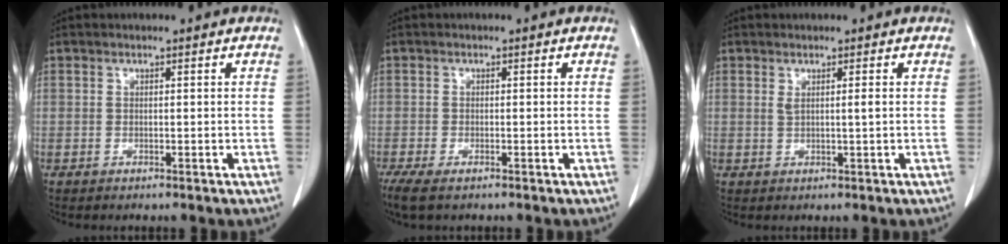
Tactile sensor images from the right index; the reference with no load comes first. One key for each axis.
{"total": 4.5, "fx": -3.2, "fy": 1.3, "fz": 2.9, "tx": -0.056, "ty": -0.014, "tz": -0.050}
{"total": 1.4, "fx": 0.4, "fy": -0.1, "fz": 1.4, "tx": -0.027, "ty": -0.003, "tz": 0.009}